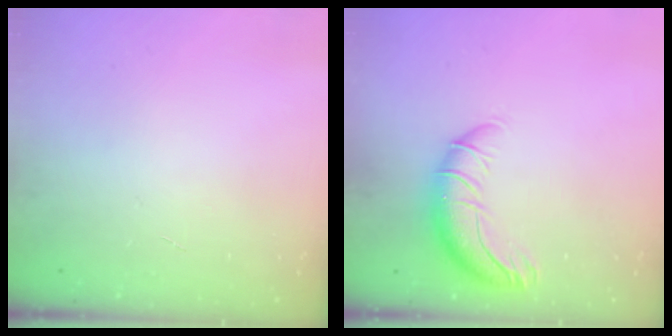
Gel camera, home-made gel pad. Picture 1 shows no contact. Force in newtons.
{"total": 10.9, "press": 10.4, "slide": 3.0}